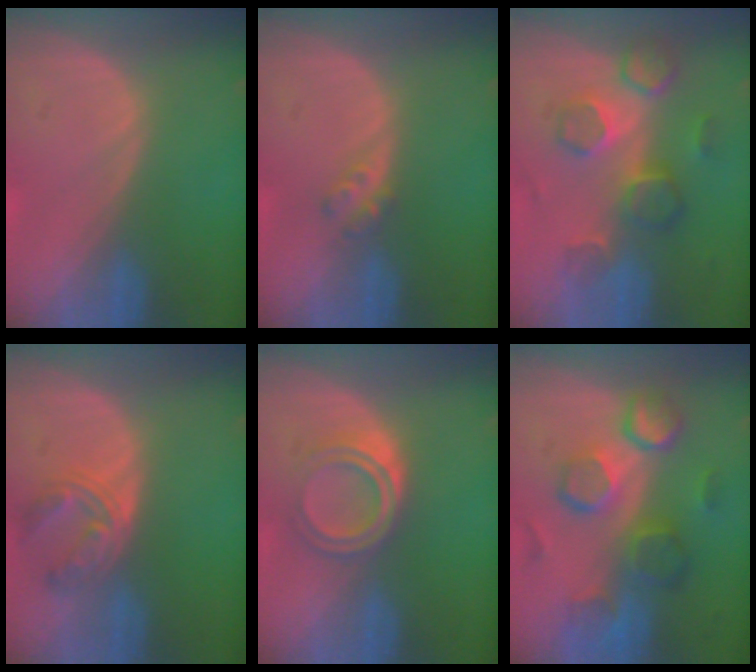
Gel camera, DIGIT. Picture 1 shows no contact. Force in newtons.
{"total": 2.5, "press": 2.1, "slide": 1.4}
{"total": 8.8, "press": 7.6, "slide": 4.5}
{"total": 5.4, "press": 5.3, "slide": 1.4}
{"total": 5.3, "press": 4.5, "slide": 2.6}
{"total": 10.5, "press": 9.2, "slide": 5.1}